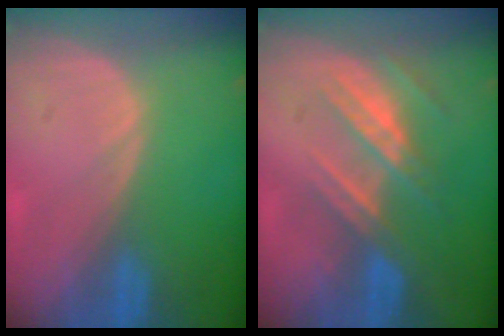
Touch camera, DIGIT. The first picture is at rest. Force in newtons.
{"total": 7.2, "press": 6.6, "slide": 2.9}